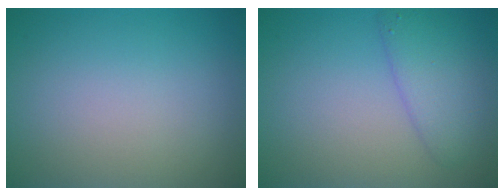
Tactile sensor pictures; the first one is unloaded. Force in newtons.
{"total": 3.4, "press": 3.4, "slide": 0.2}